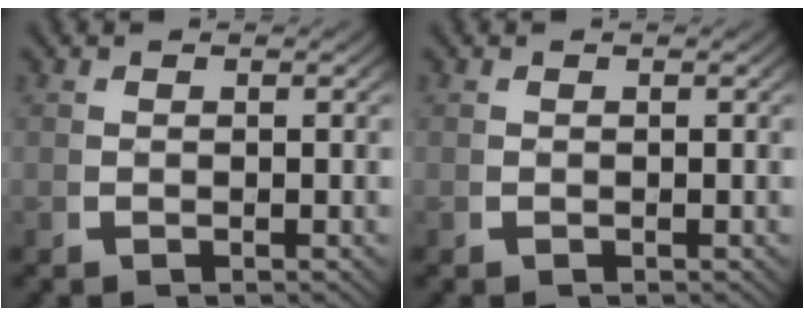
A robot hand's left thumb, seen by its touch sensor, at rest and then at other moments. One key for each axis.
{"total": 0.0}